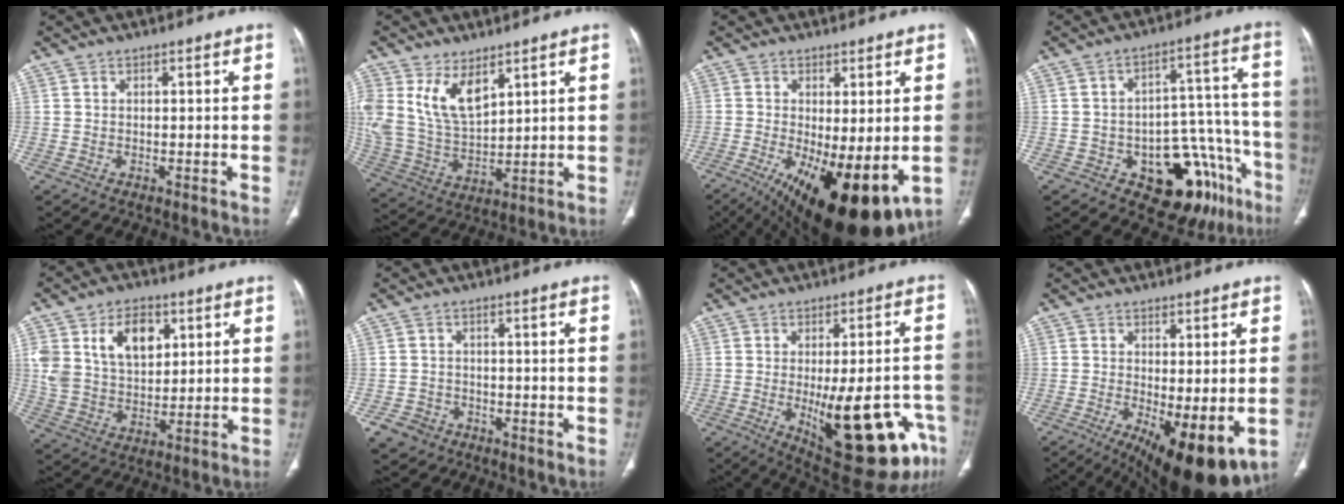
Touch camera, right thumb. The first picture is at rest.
{"total": 12.7, "force": [6.5, 6.9, 8.5], "torque": [-0.157, -0.027, 0.145]}
{"total": 18.1, "force": [-5.5, 7.1, 15.6], "torque": [-0.237, -0.028, -0.064]}
{"total": 18.4, "force": [-9.8, 9.7, 12.1], "torque": [-0.071, 0.097, -0.123]}
{"total": 13.8, "force": [5.2, 9.0, 9.0], "torque": [-0.130, -0.009, 0.105]}
{"total": 4.6, "force": [-2.5, 3.8, 1.0], "torque": [-0.010, 0.016, -0.038]}
{"total": 22.2, "force": [-8.0, 8.2, 19.0], "torque": [-0.192, 0.012, -0.085]}
{"total": 14.3, "force": [-5.0, 5.3, 12.4], "torque": [-0.172, -0.022, -0.062]}